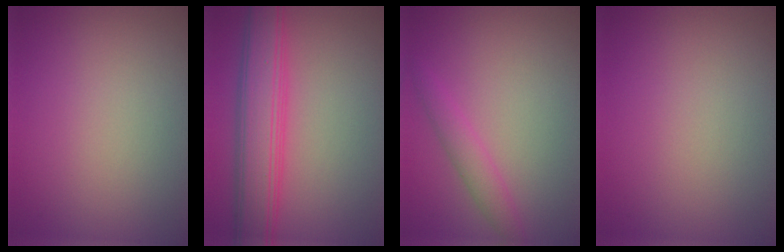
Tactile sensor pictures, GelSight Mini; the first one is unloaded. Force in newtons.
{"total": 6.5, "press": 6.5, "slide": 0.1}
{"total": 2.0, "press": 2.0, "slide": 0.2}
{"total": 0.0}